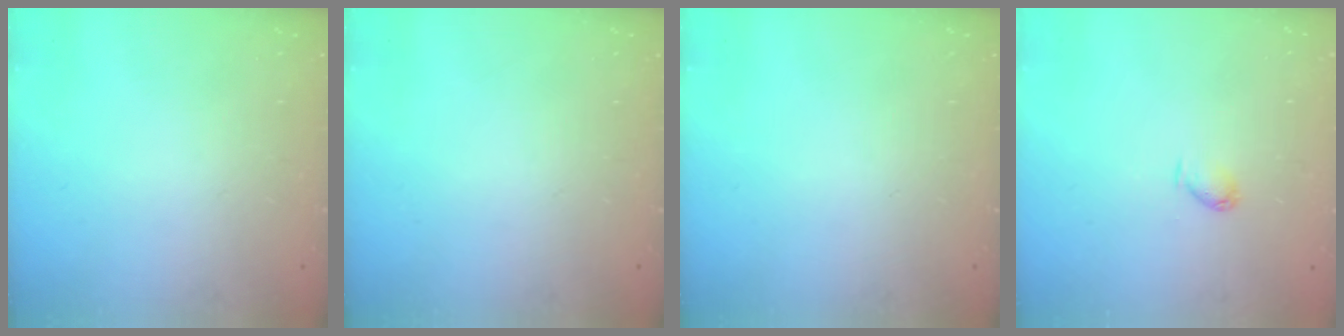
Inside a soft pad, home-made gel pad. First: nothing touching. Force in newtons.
{"total": 0.0}
{"total": 0.0}
{"total": 3.5, "press": 3.5, "slide": 0.6}